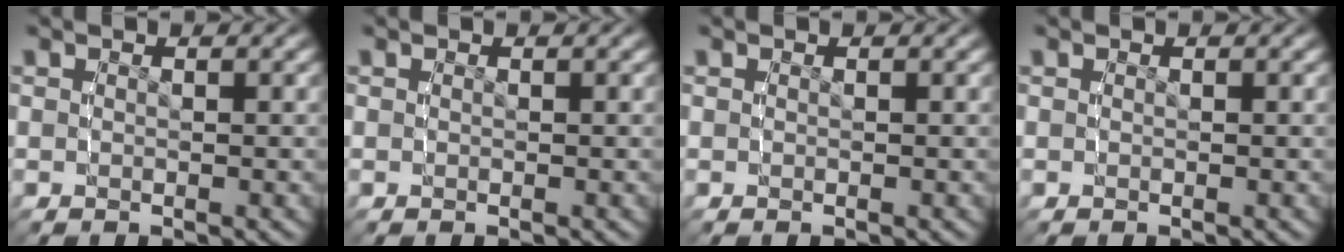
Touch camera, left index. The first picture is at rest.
{"total": 0.0}
{"total": 0.0}
{"total": 0.0}